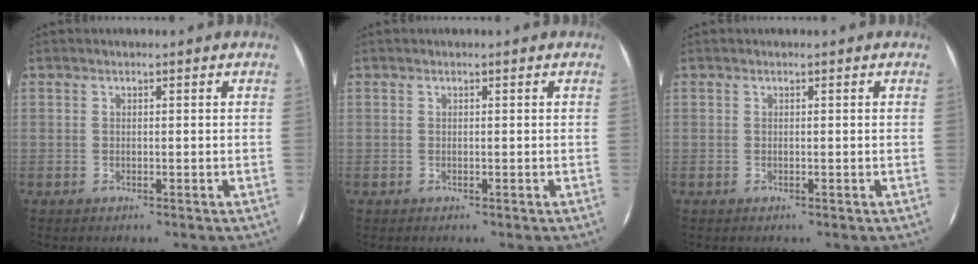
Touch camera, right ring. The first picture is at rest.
{"total": 0.0}
{"total": 0.0}